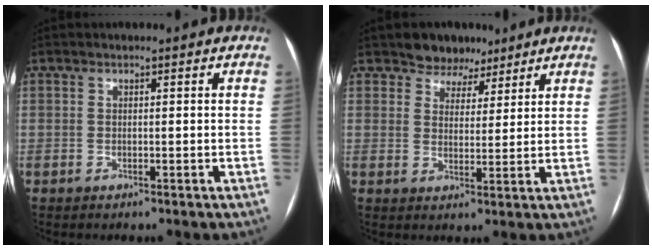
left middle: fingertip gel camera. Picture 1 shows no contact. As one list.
[{"total": 5.6, "force": [4.3, 3.5, 0.8], "torque": [-0.005, 0.006, 0.068]}]